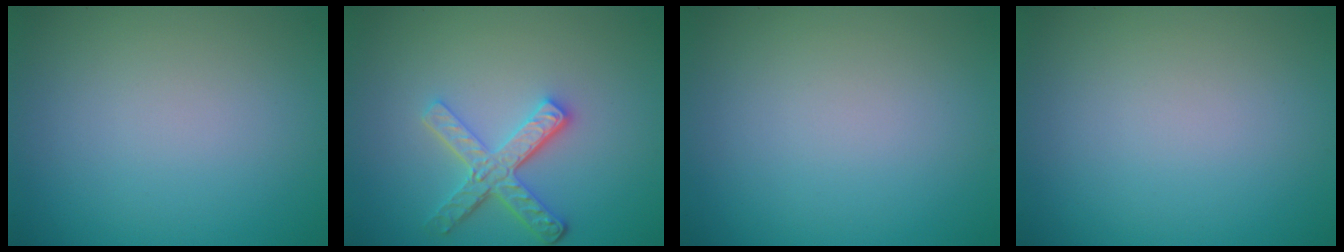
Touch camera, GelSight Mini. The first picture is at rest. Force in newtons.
{"total": 4.2, "press": 3.3, "slide": 2.7}
{"total": 0.0}
{"total": 0.0}